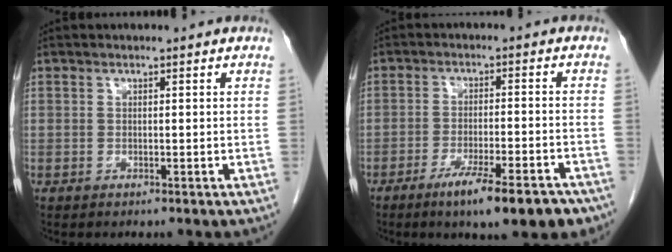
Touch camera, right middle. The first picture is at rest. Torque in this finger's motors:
{"motor_torque": [1.24, -0.90, 0.18, 0.05]}